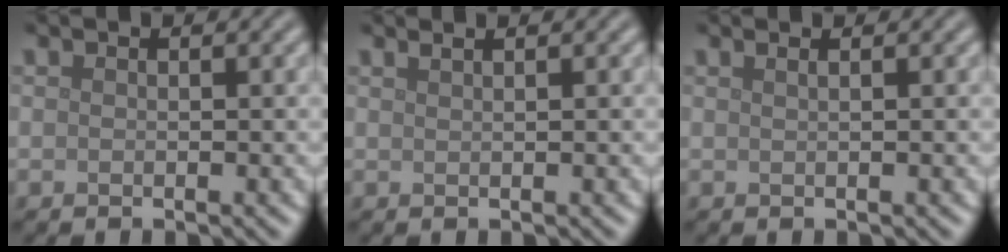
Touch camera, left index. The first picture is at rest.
{"total": 1.7, "force": [1.2, 0.7, 1.0], "torque": [0.000, -0.001, 0.001]}
{"total": 1.7, "force": [0.9, 0.9, 1.1], "torque": [0.001, -0.001, -0.006]}